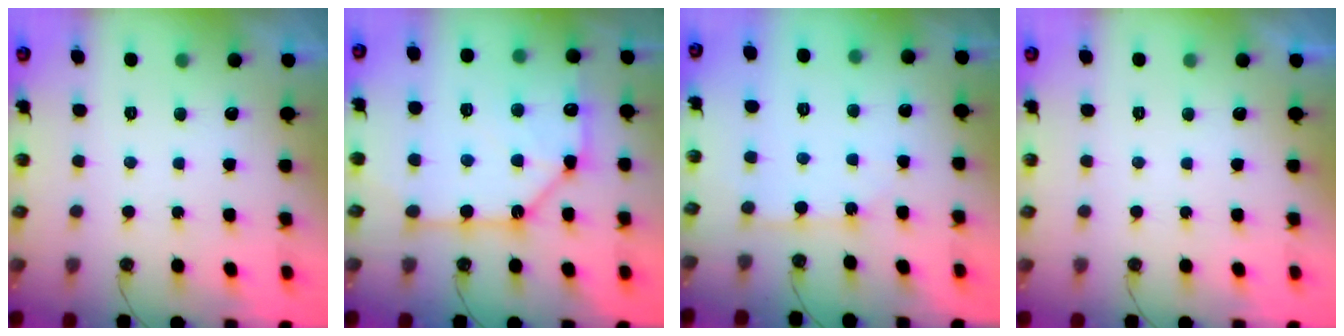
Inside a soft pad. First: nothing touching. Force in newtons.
{"total": 16.2, "press": 16.1, "slide": 1.9}
{"total": 3.6, "press": 3.6, "slide": 0.1}
{"total": 0.0}